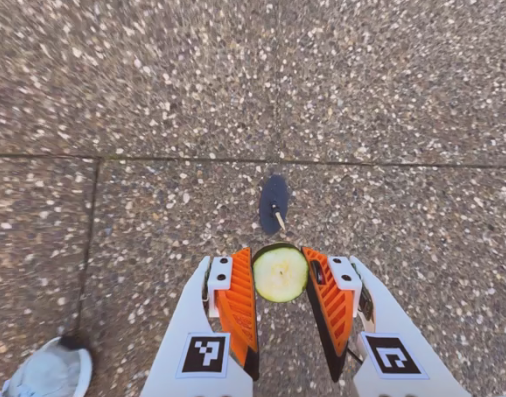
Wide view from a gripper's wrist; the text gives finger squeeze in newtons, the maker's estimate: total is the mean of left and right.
{"total": 8.7, "left": 7.9, "right": 9.6}